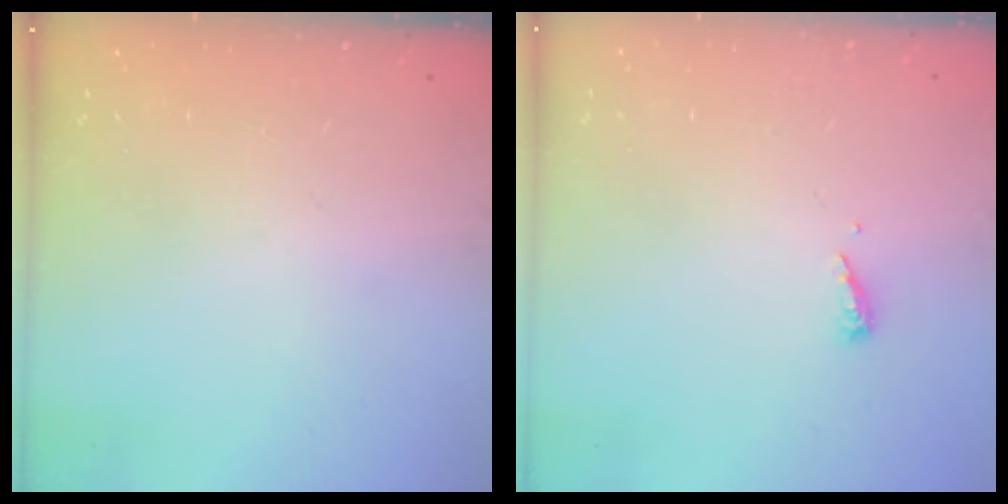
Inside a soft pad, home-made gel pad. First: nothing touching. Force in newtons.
{"total": 4.7, "press": 4.6, "slide": 0.4}